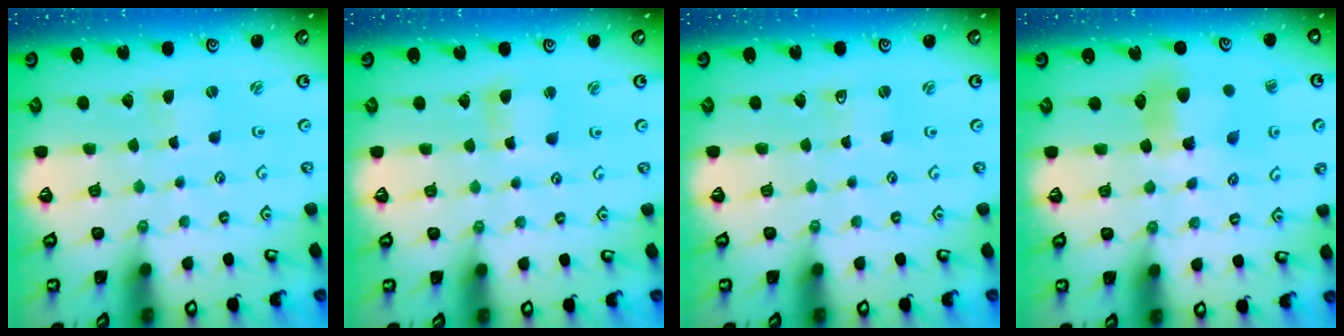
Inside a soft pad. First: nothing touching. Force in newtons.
{"total": 3.1, "press": 3.1, "slide": 0.2}
{"total": 2.3, "press": 2.3, "slide": 0.4}
{"total": 9.0, "press": 8.9, "slide": 1.1}